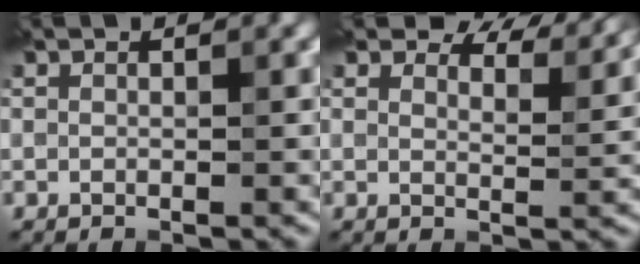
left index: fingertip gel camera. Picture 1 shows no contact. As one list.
[{"total": 6.8, "force": [5.9, 2.1, 2.7], "torque": [-0.038, 0.005, 0.069]}]